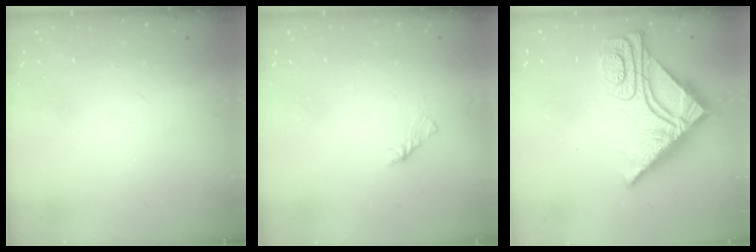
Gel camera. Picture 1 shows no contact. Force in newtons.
{"total": 1.6, "press": 1.4, "slide": 0.6}
{"total": 15.8, "press": 15.7, "slide": 1.6}